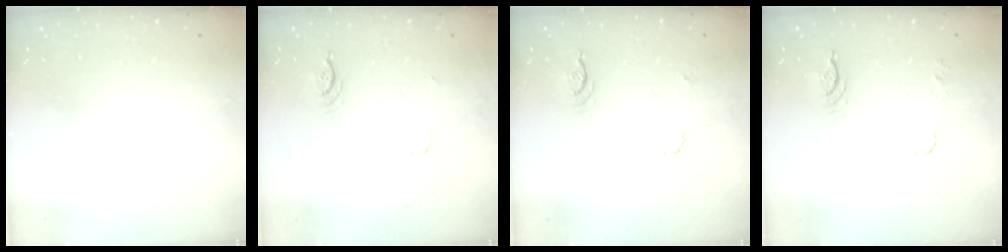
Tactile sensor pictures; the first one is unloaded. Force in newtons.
{"total": 3.9, "press": 3.6, "slide": 1.7}
{"total": 14.3, "press": 5.9, "slide": 13.1}
{"total": 14.8, "press": 7.2, "slide": 12.9}